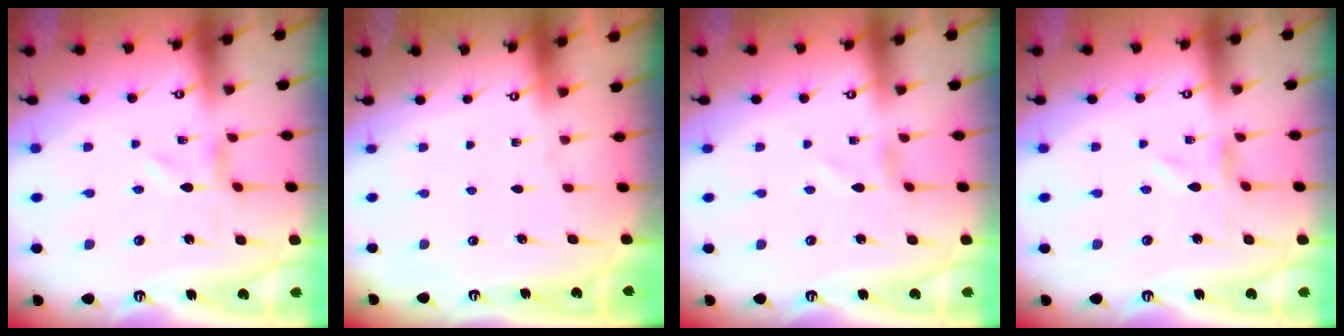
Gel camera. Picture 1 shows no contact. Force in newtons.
{"total": 0.0}
{"total": 0.8, "press": 0.8, "slide": 0.1}
{"total": 0.0}